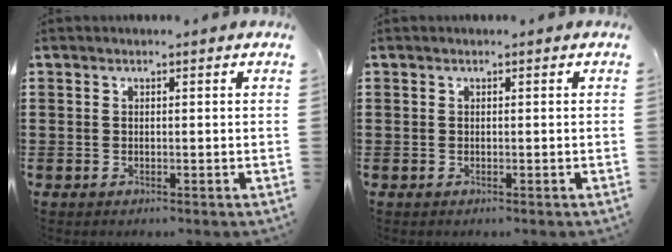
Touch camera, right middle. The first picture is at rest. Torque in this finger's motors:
{"motor_torque": [0.00, 0.00, 0.00, -0.01]}